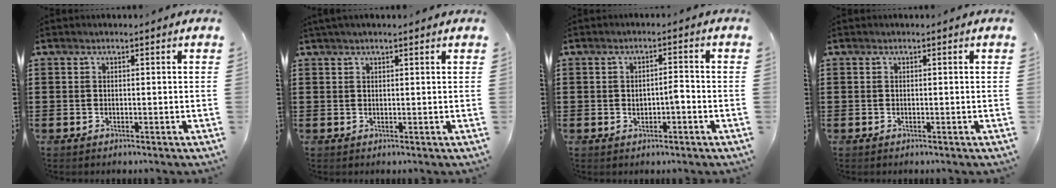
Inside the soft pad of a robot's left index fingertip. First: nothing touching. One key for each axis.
{"total": 1.3, "fx": 1.0, "fy": 0.1, "fz": 0.8, "tx": -0.016, "ty": 0.001, "tz": 0.018}
{"total": 2.6, "fx": -0.6, "fy": 1.0, "fz": 2.3, "tx": -0.044, "ty": 0.004, "tz": -0.013}
{"total": 0.0}